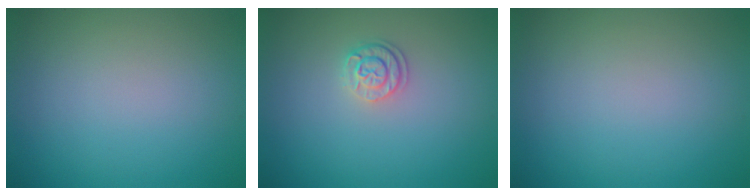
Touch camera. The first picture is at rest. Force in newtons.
{"total": 1.9, "press": 1.7, "slide": 0.9}
{"total": 0.0}